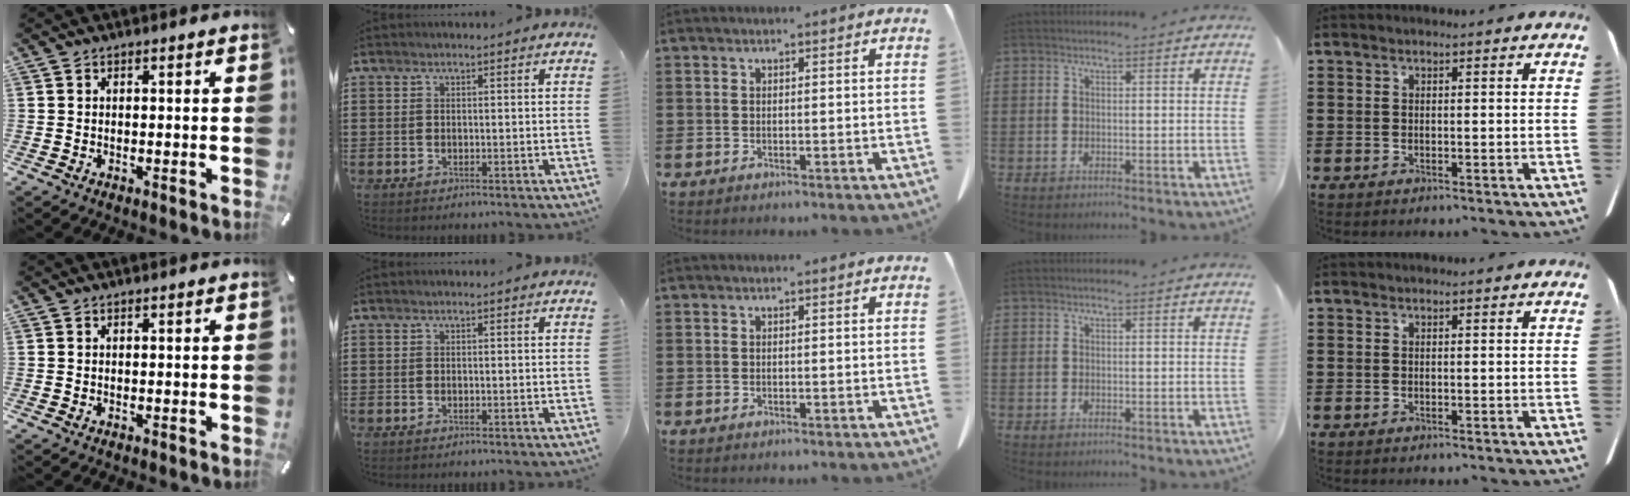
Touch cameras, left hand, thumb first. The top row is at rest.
{}